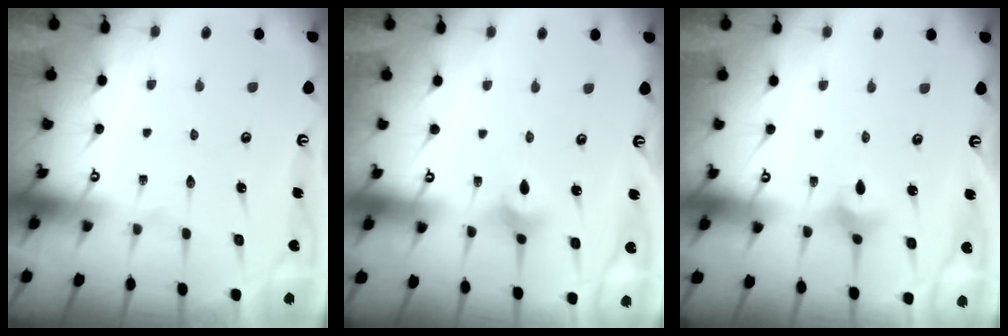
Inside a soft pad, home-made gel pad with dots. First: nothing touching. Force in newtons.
{"total": 3.3, "press": 3.2, "slide": 0.8}
{"total": 3.1, "press": 3.1, "slide": 0.2}